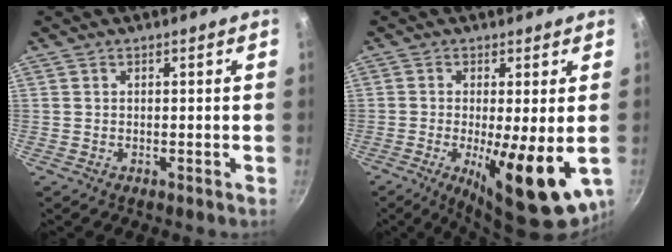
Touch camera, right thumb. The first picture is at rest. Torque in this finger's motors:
{"motor_torque": [2.53, 2.37, 1.92, -0.38, 0.50]}